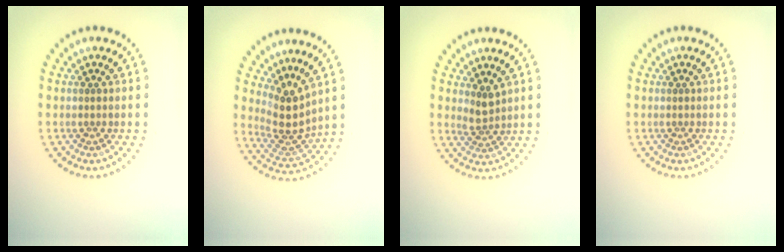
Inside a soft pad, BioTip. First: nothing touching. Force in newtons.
{"total": 3.7, "press": 2.6, "slide": 2.6}
{"total": 1.8, "press": 1.3, "slide": 1.3}
{"total": 0.0}